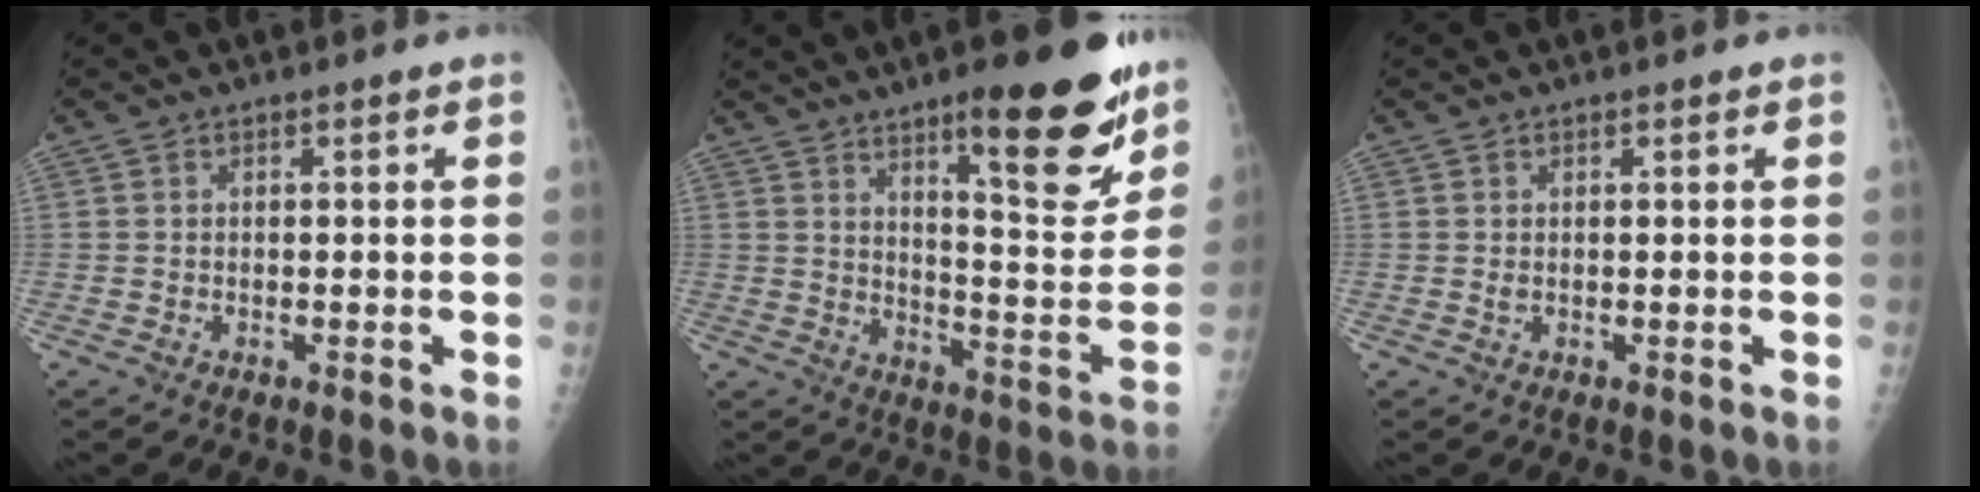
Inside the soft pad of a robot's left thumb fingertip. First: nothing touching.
{"total": 19.2, "force": [12.1, 4.5, 14.2], "torque": [-0.154, -0.084, 0.178]}
{"total": 0.9, "force": [0.4, 0.5, 0.7], "torque": [-0.011, -0.001, 0.010]}